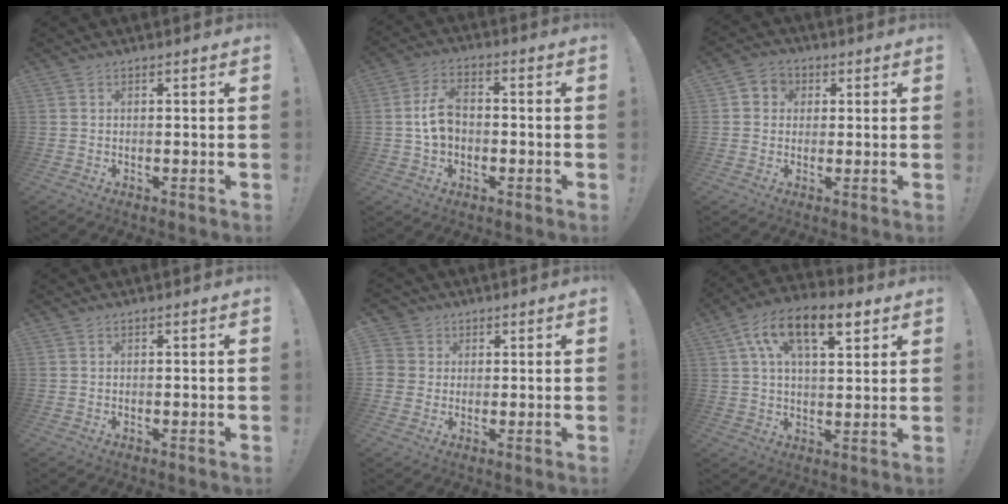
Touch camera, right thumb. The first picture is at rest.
{"total": 8.8, "force": [-0.4, 6.4, 6.0], "torque": [-0.095, 0.015, -0.005]}
{"total": 4.7, "force": [0.5, 4.4, 1.4], "torque": [-0.020, 0.005, 0.009]}
{"total": 0.0}
{"total": 5.1, "force": [1.1, 4.8, 1.1], "torque": [-0.023, -0.004, 0.020]}
{"total": 14.9, "force": [7.0, 6.9, 11.2], "torque": [-0.181, -0.014, 0.119]}